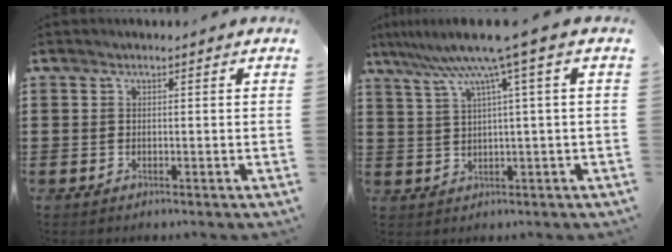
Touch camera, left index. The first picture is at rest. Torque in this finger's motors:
{"motor_torque": [1.07, -1.07, 0.83, 0.21]}